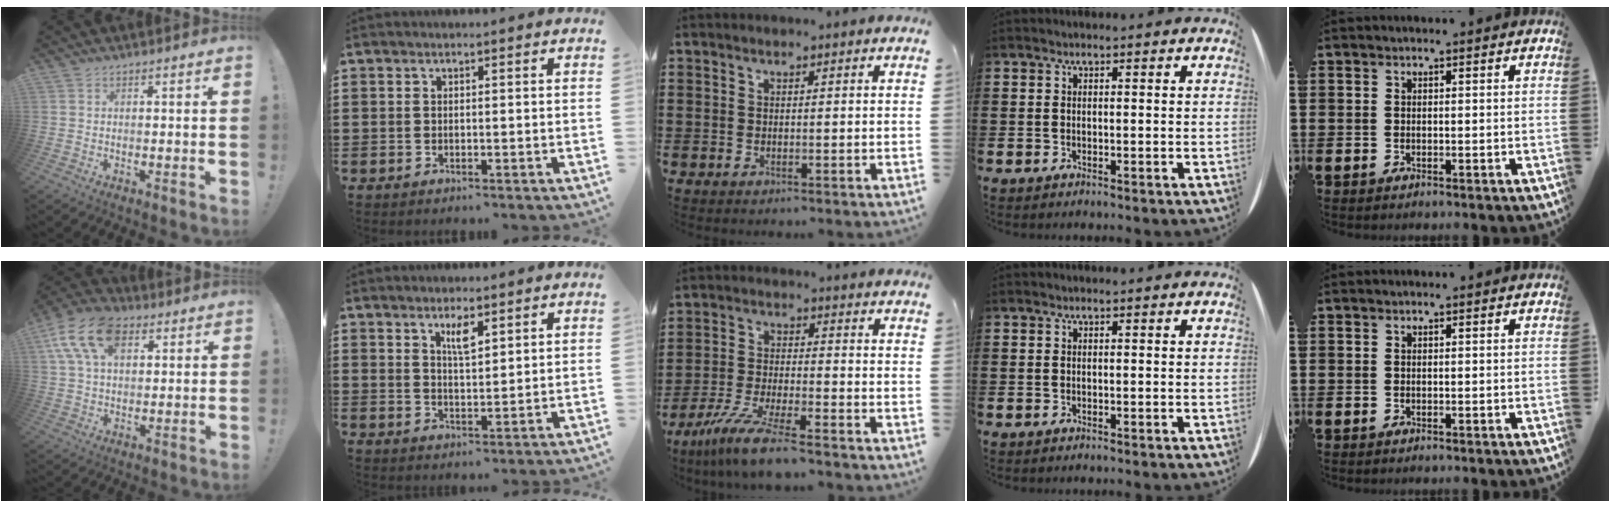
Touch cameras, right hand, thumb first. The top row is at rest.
{"thumb": {"total": 15.1, "force": [6.0, 9.6, 10.0], "torque": [-0.185, -0.011, 0.114]}, "index": {"total": 3.6, "force": [2.2, 1.0, 2.7], "torque": [-0.050, 0.001, 0.035]}, "middle": {"total": 8.1, "force": [-6.8, 0.0, 4.4], "torque": [-0.098, -0.013, -0.134]}}